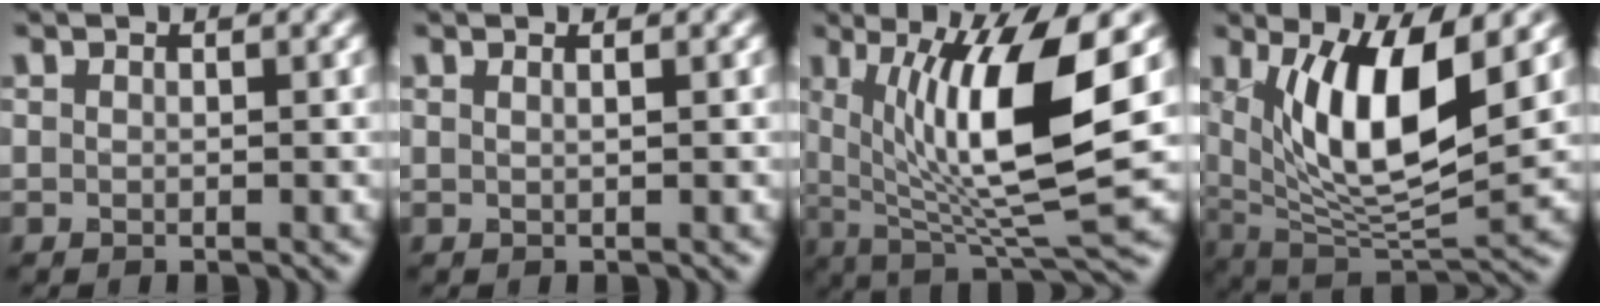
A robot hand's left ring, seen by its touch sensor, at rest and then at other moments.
{"total": 1.1, "force": [0.6, 0.5, 0.8], "torque": [-0.003, -0.001, -0.001]}
{"total": 11.3, "force": [2.1, 2.7, 10.8], "torque": [-0.178, -0.011, 0.045]}
{"total": 9.6, "force": [2.8, 3.2, 8.7], "torque": [-0.151, -0.017, 0.055]}